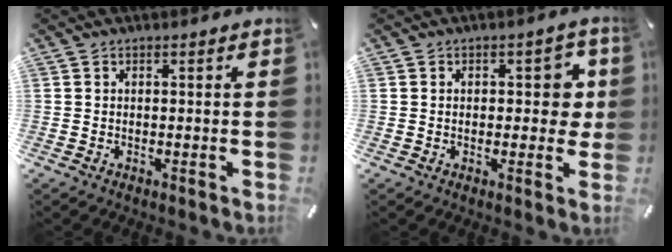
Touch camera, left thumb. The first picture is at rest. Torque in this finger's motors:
{"motor_torque": [-0.04, -0.33, 0.06, -0.07, -0.07]}